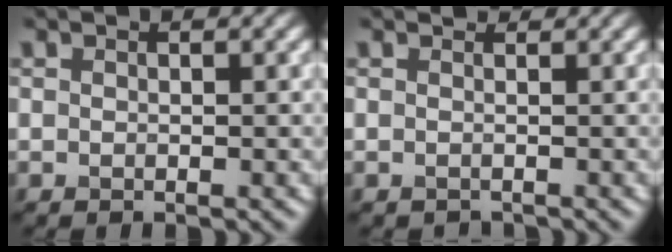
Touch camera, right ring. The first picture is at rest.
{"total": 0.8, "force": [0.0, 0.8, -0.1], "torque": [0.003, -0.008, -0.003]}